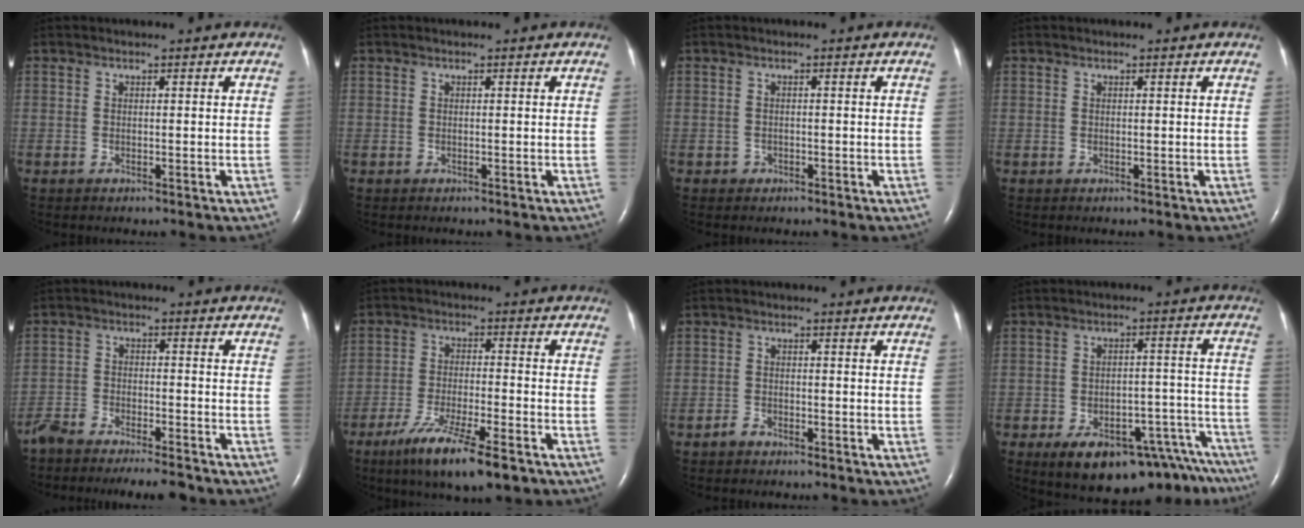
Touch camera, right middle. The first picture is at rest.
{"total": 0.0}
{"total": 0.8, "force": [-0.5, 0.7, -0.1], "torque": [-0.003, 0.004, -0.010]}
{"total": 0.0}
{"total": 11.4, "force": [-10.3, 1.5, 4.6], "torque": [-0.069, -0.004, -0.158]}
{"total": 11.7, "force": [-7.5, 1.7, 8.8], "torque": [-0.161, -0.026, -0.122]}
{"total": 1.4, "force": [-1.3, 0.6, 0.3], "torque": [-0.011, 0.001, -0.024]}
{"total": 18.7, "force": [-14.4, 7.4, 9.3], "torque": [-0.068, 0.037, -0.185]}